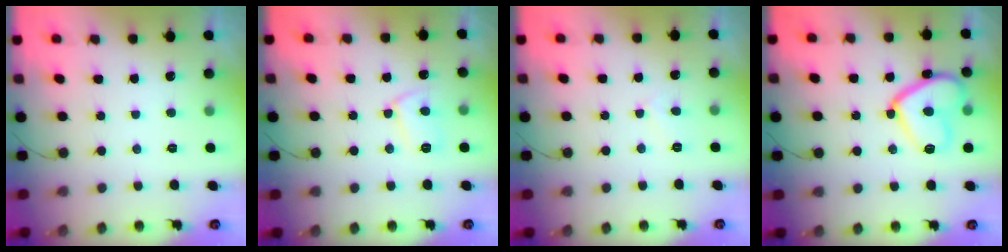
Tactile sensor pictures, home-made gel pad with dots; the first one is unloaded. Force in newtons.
{"total": 7.6, "press": 7.6, "slide": 0.6}
{"total": 3.2, "press": 3.2, "slide": 0.4}
{"total": 14.2, "press": 14.2, "slide": 1.2}